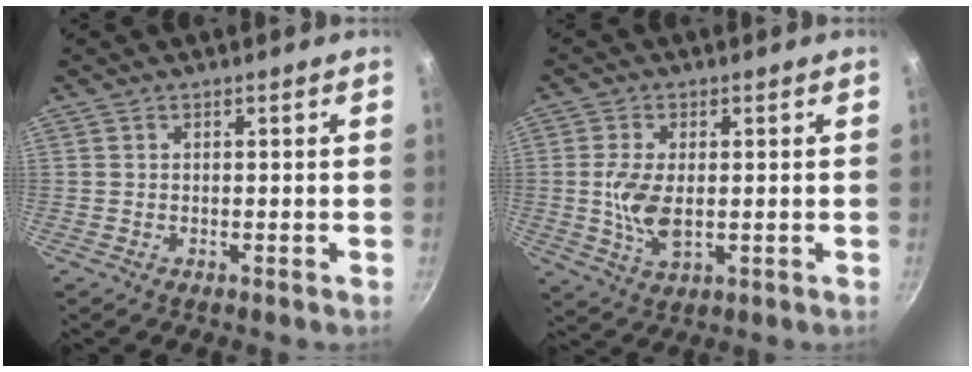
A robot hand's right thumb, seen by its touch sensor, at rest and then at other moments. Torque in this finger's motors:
{"motor_torque": [0.99, 1.30, 1.09, -0.28, 0.08]}